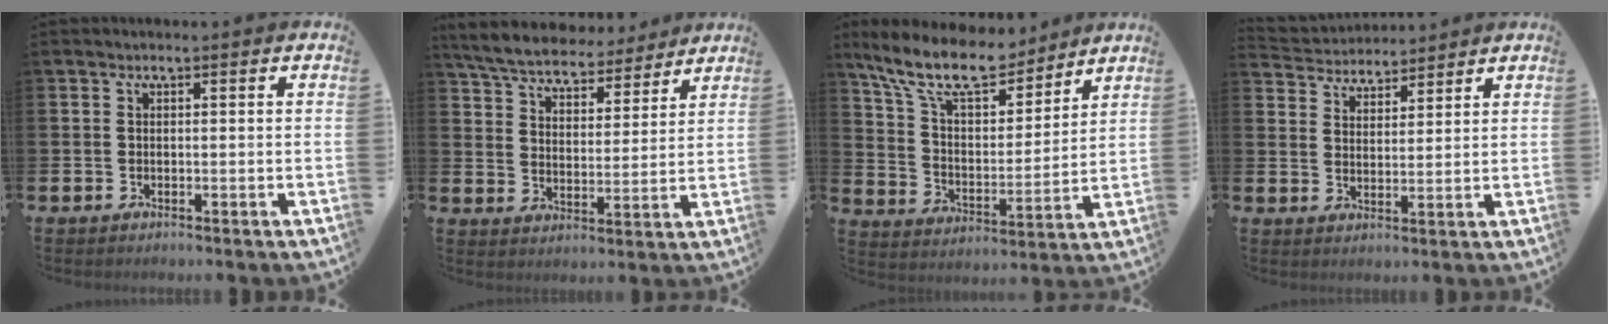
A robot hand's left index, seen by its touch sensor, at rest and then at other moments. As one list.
[{"total": 6.4, "force": [6.2, 1.5, 1.1], "torque": [-0.058, -0.040, 0.107]}, {"total": 11.9, "force": [10.2, 3.6, 5.0], "torque": [-0.130, -0.055, 0.181]}, {"total": 4.3, "force": [4.2, 0.9, -0.5], "torque": [-0.016, -0.022, 0.076]}]